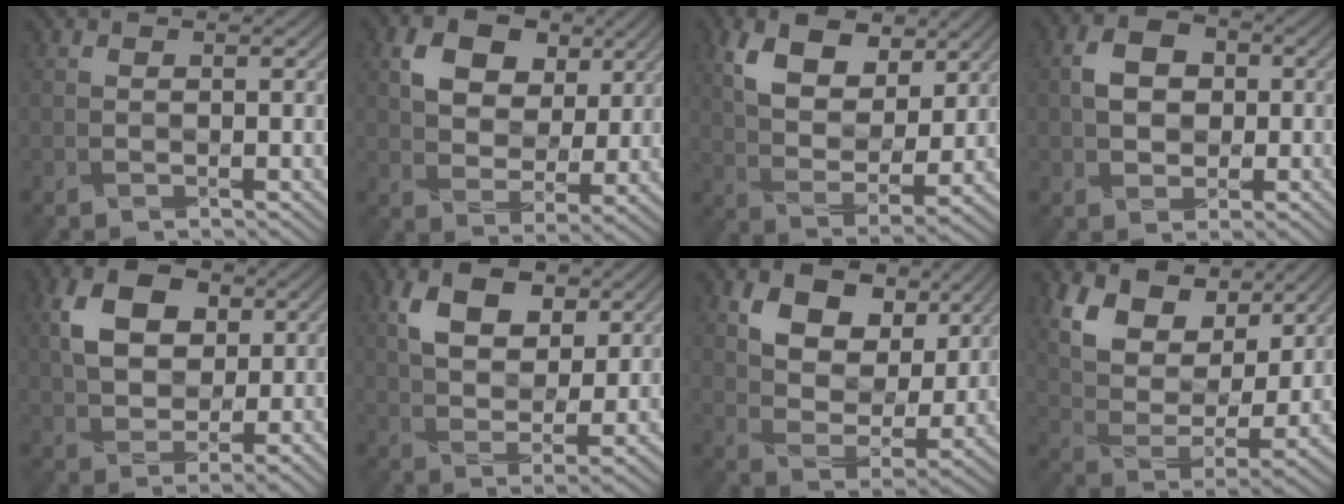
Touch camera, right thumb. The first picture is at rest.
{"total": 8.8, "force": [4.2, 5.8, 5.2], "torque": [-0.100, -0.002, 0.074]}
{"total": 10.8, "force": [5.6, 5.5, 7.3], "torque": [-0.148, 0.004, 0.110]}
{"total": 4.8, "force": [0.3, 3.7, 3.0], "torque": [-0.053, 0.006, 0.000]}
{"total": 8.0, "force": [2.4, 5.2, 5.5], "torque": [-0.111, 0.010, 0.041]}
{"total": 8.6, "force": [3.6, 4.6, 6.3], "torque": [-0.118, 0.004, 0.069]}
{"total": 10.7, "force": [5.5, 6.5, 6.4], "torque": [-0.123, -0.003, 0.093]}
{"total": 11.4, "force": [7.1, 6.0, 6.6], "torque": [-0.145, 0.008, 0.130]}